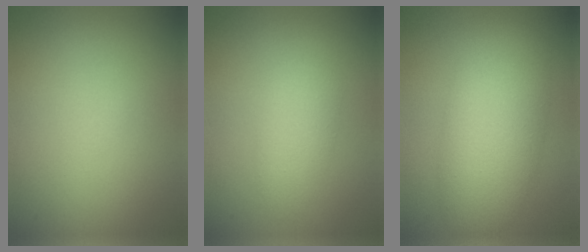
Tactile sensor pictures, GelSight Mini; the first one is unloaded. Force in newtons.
{"total": 2.6, "press": 2.6, "slide": 0.1}
{"total": 6.9, "press": 6.9, "slide": 0.2}